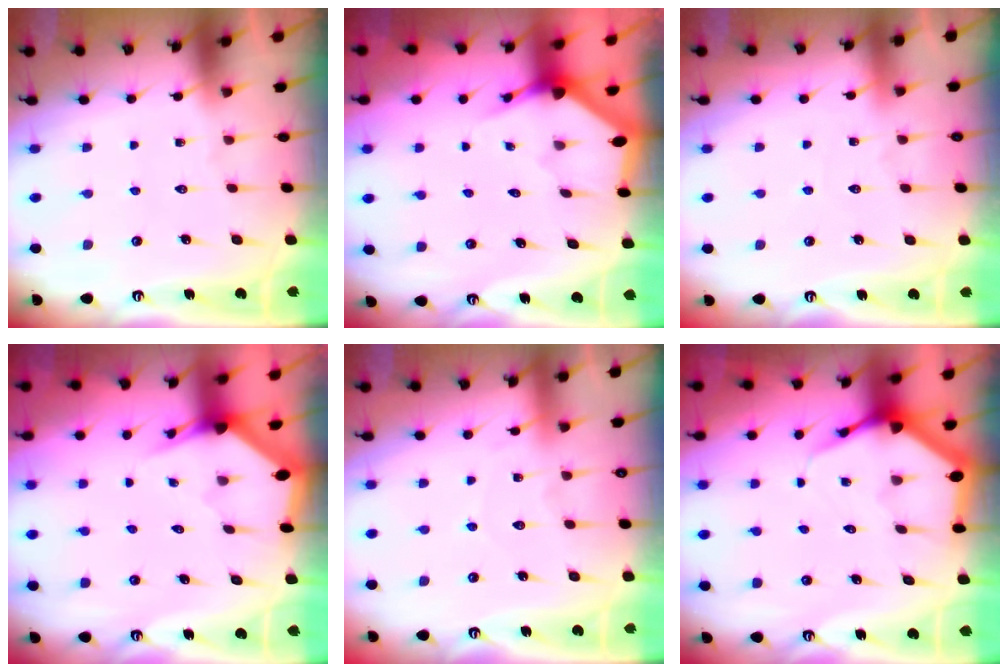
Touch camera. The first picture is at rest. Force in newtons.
{"total": 3.0, "press": 3.0, "slide": 0.1}
{"total": 2.5, "press": 2.5, "slide": 0.3}
{"total": 2.9, "press": 2.9, "slide": 0.1}
{"total": 6.0, "press": 6.0, "slide": 0.7}
{"total": 5.6, "press": 5.5, "slide": 0.4}